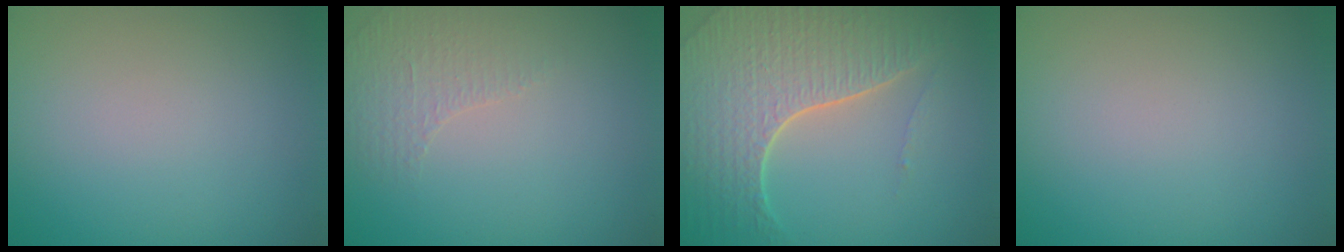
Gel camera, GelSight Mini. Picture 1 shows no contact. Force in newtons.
{"total": 1.1, "press": 0.7, "slide": 0.8}
{"total": 7.4, "press": 5.3, "slide": 5.3}
{"total": 0.0}